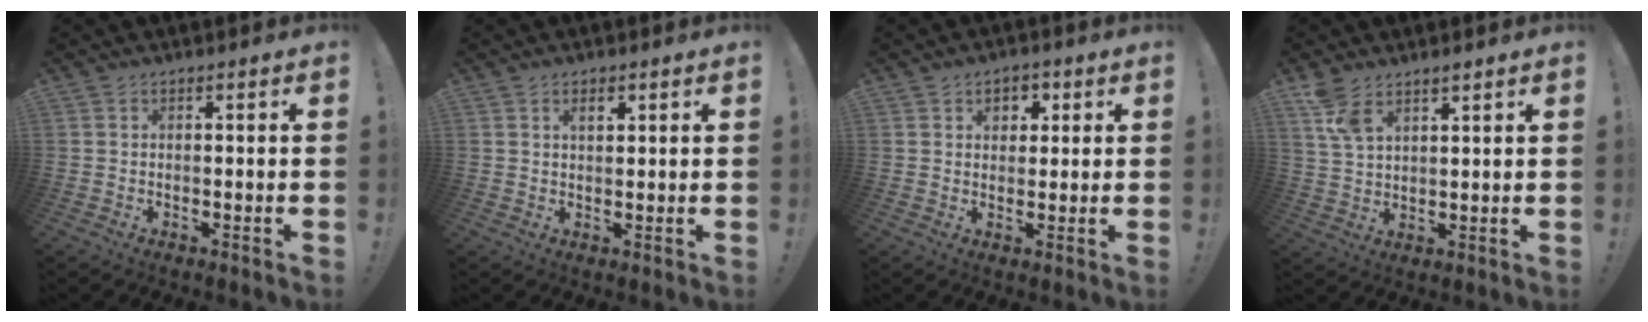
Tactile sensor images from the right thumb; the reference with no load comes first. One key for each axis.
{"total": 2.7, "fx": 1.6, "fy": 0.9, "fz": 2.0, "tx": -0.018, "ty": -0.007, "tz": 0.023}
{"total": 4.4, "fx": 1.9, "fy": 3.3, "fz": 2.2, "tx": -0.014, "ty": -0.006, "tz": 0.027}
{"total": 7.1, "fx": 4.9, "fy": 2.9, "fz": 4.2, "tx": -0.073, "ty": -0.022, "tz": 0.094}